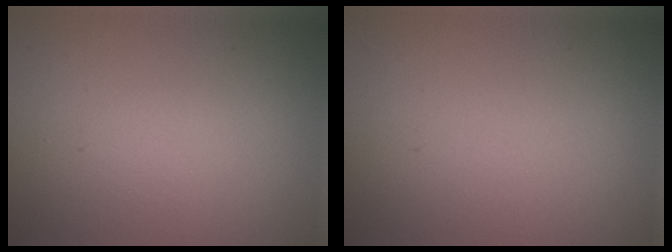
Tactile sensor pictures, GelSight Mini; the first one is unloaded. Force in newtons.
{"total": 0.0}